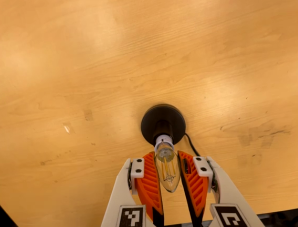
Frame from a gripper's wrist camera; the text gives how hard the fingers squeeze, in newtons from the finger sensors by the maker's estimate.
{"total": 12.3, "left": 12.3, "right": 12.3}